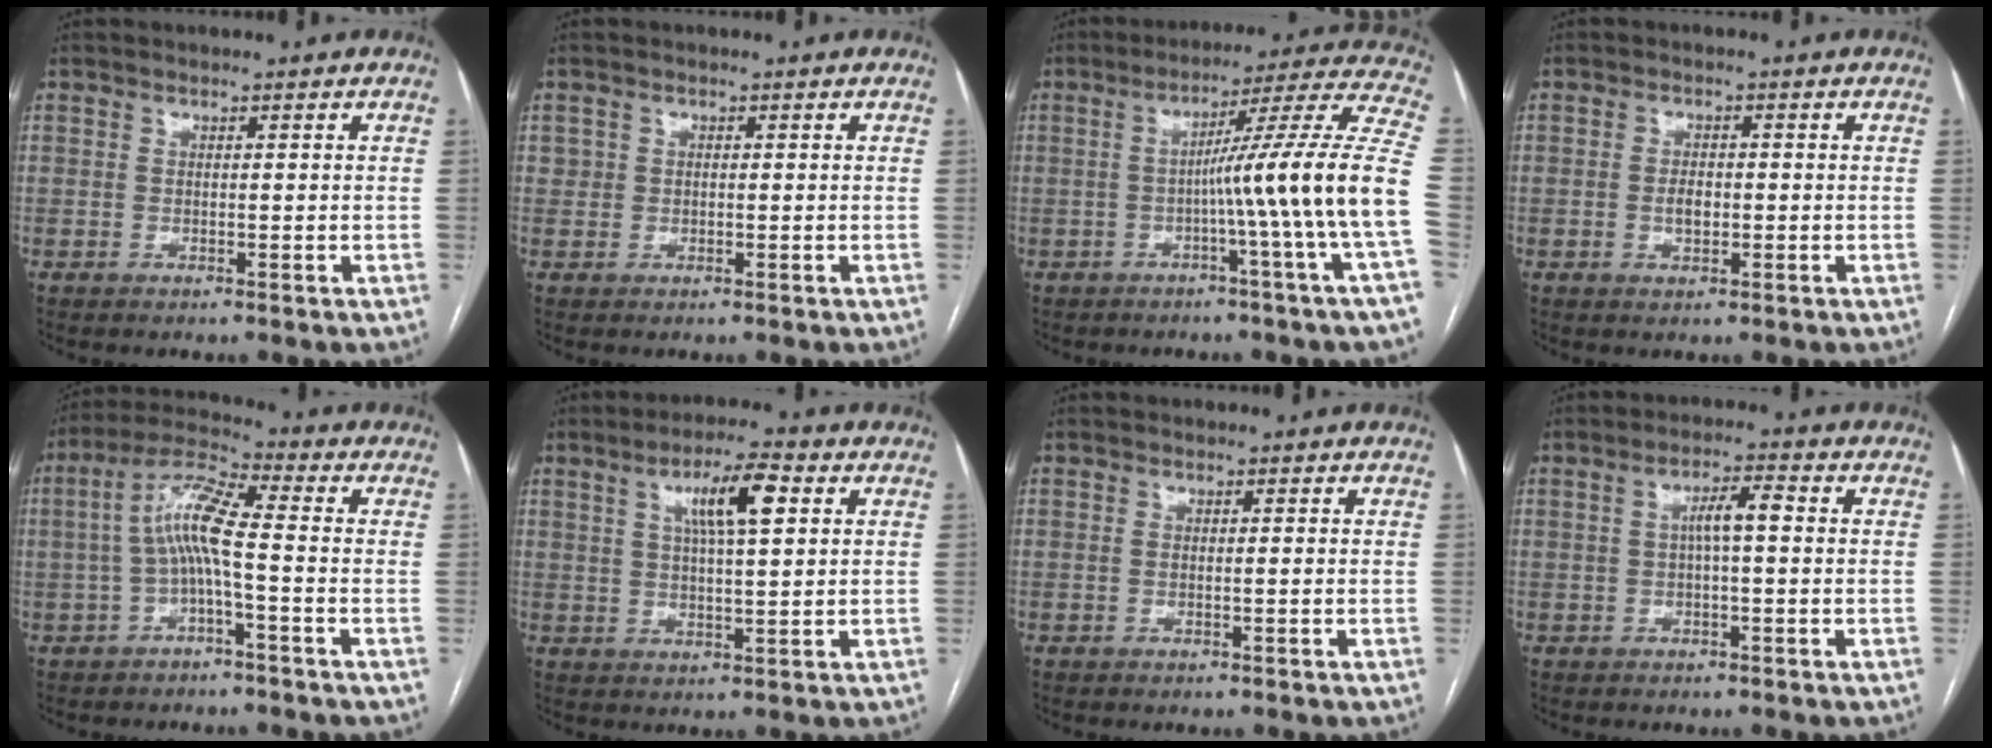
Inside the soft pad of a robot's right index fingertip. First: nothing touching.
{"total": 1.3, "force": [0.3, 1.2, 0.2], "torque": [0.007, 0.006, 0.002]}
{"total": 16.7, "force": [-3.2, -3.3, 16.1], "torque": [-0.215, 0.008, -0.061]}
{"total": 2.4, "force": [-0.5, 1.2, 2.0], "torque": [-0.036, 0.000, -0.006]}
{"total": 8.0, "force": [-0.8, 0.9, 7.9], "torque": [-0.159, 0.025, -0.020]}
{"total": 8.0, "force": [2.9, 1.2, 7.4], "torque": [-0.131, 0.010, 0.050]}
{"total": 0.6, "force": [-0.1, 0.1, 0.5], "torque": [-0.012, -0.001, 0.001]}
{"total": 3.9, "force": [0.3, 0.6, 3.9], "torque": [-0.070, 0.012, 0.004]}